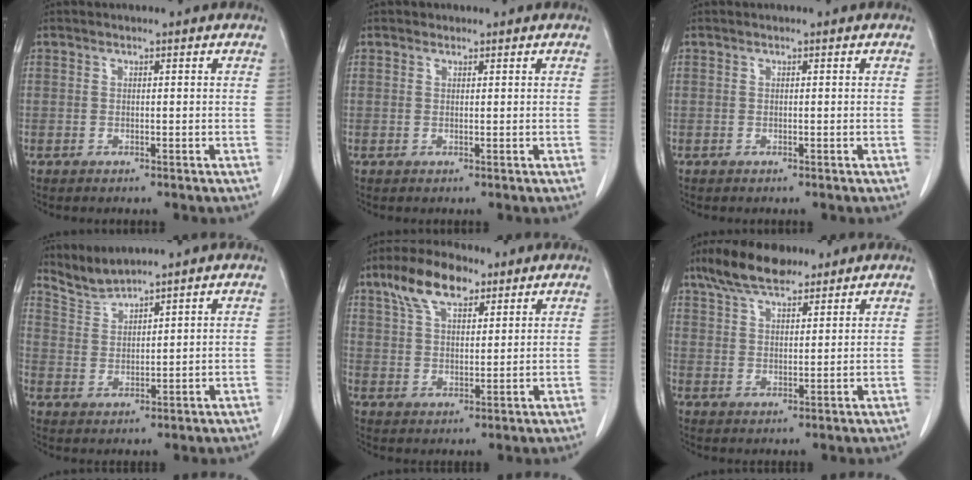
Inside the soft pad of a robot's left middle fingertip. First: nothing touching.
{"total": 0.6, "force": [0.5, 0.3, 0.0], "torque": [-0.001, -0.003, 0.008]}
{"total": 0.0}
{"total": 4.0, "force": [3.9, -0.7, -0.3], "torque": [-0.003, -0.004, 0.088]}
{"total": 9.1, "force": [5.7, 3.8, 6.0], "torque": [-0.119, 0.021, 0.108]}
{"total": 9.3, "force": [7.1, 3.0, 5.0], "torque": [-0.098, 0.020, 0.129]}